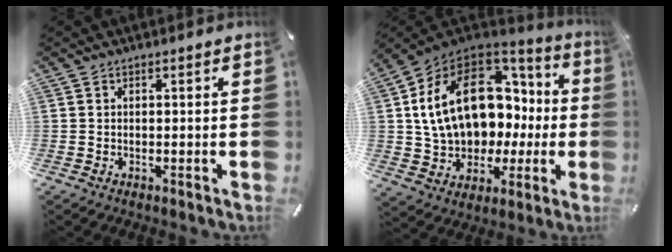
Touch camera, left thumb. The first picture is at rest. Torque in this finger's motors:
{"motor_torque": [2.48, 2.52, 1.99, 0.78, 0.81]}